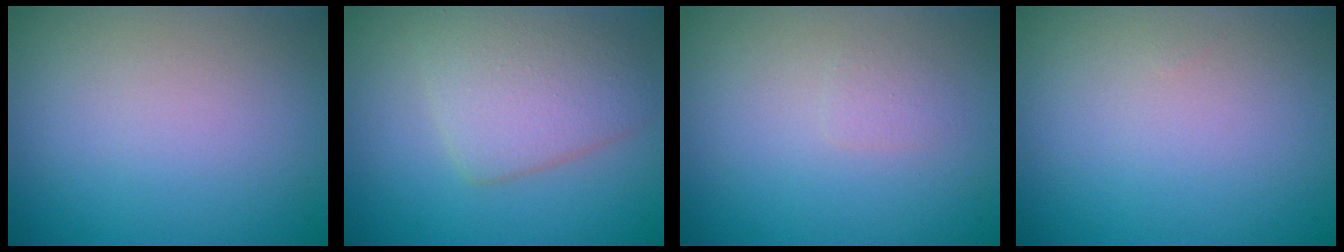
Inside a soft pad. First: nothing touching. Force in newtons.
{"total": 4.5, "press": 4.5, "slide": 0.1}
{"total": 0.9, "press": 0.9, "slide": 0.0}
{"total": 0.0}